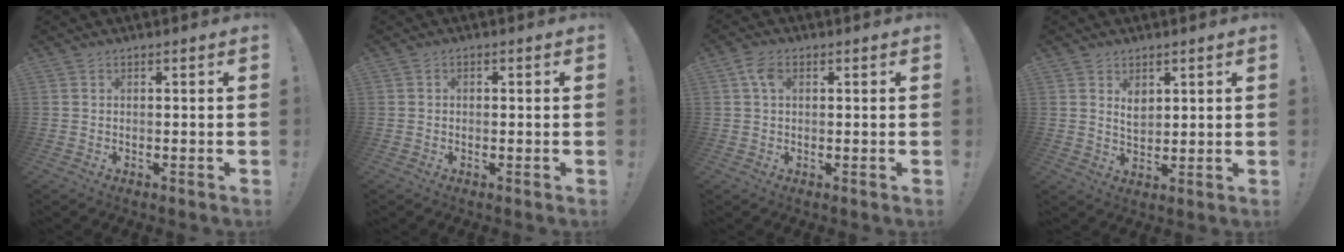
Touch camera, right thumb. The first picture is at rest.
{"total": 0.8, "force": [-0.4, 0.7, 0.3], "torque": [-0.009, 0.003, -0.006]}
{"total": 4.2, "force": [1.2, 2.4, 3.2], "torque": [-0.058, 0.006, 0.022]}
{"total": 4.5, "force": [2.4, 3.2, 2.0], "torque": [-0.025, -0.012, 0.041]}